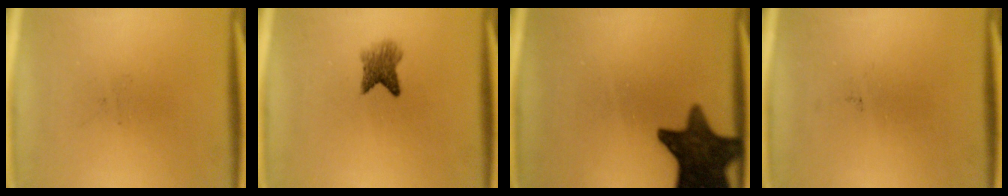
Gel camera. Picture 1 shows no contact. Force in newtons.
{"total": 3.5}
{"total": 13.9}
{"total": 0.0}